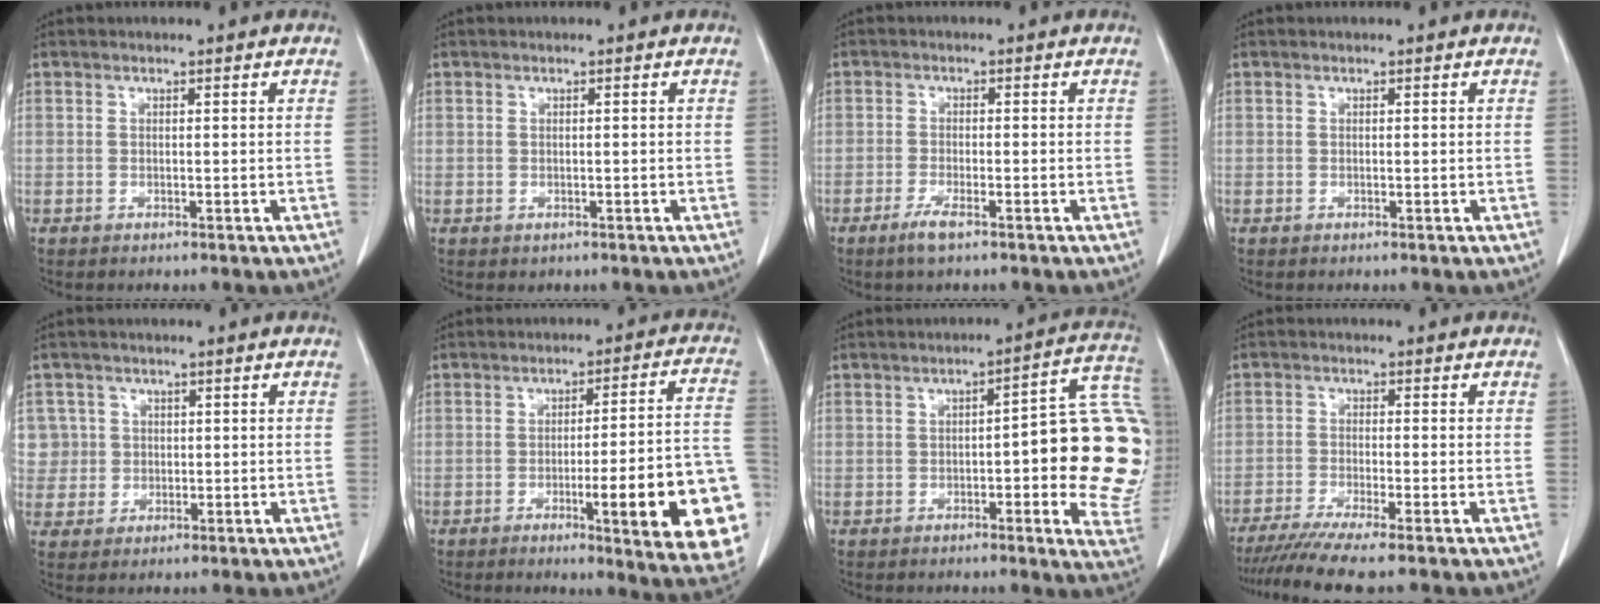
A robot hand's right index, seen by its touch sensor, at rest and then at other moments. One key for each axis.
{"total": 0.7, "fx": -0.1, "fy": 0.7, "fz": 0.0, "tx": 0.000, "ty": 0.003, "tz": -0.001}
{"total": 2.8, "fx": -1.9, "fy": 0.5, "fz": 2.0, "tx": -0.046, "ty": -0.003, "tz": -0.038}
{"total": 0.0}
{"total": 4.8, "fx": 1.0, "fy": 4.7, "fz": -0.3, "tx": 0.021, "ty": 0.014, "tz": 0.021}
{"total": 18.9, "fx": -5.8, "fy": 1.7, "fz": 17.9, "tx": -0.142, "ty": 0.011, "tz": -0.066}
{"total": 17.7, "fx": -0.2, "fy": 3.9, "fz": 17.3, "tx": -0.146, "ty": 0.024, "tz": -0.004}
{"total": 7.5, "fx": -6.2, "fy": -1.2, "fz": 4.0, "tx": -0.058, "ty": -0.023, "tz": -0.103}